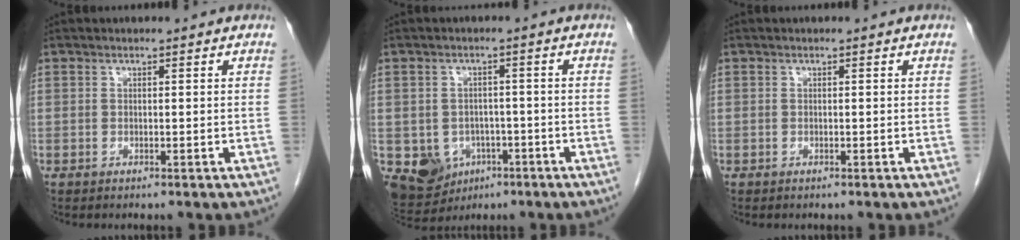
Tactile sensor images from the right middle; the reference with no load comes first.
{"total": 7.8, "force": [-3.2, 6.4, 2.9], "torque": [-0.056, 0.008, -0.036]}
{"total": 0.0}